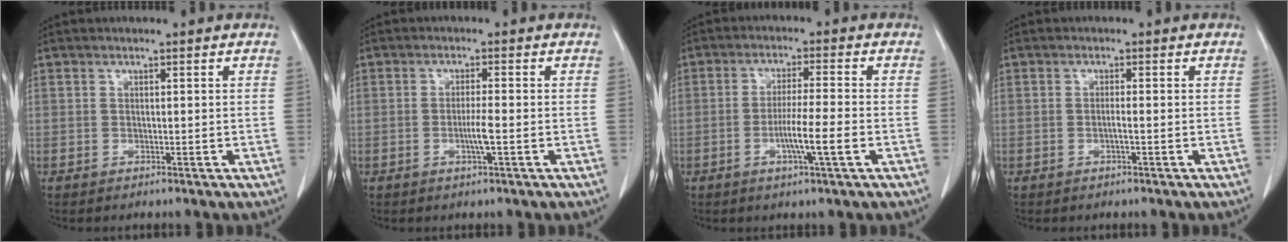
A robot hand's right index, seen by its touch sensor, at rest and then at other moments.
{"total": 2.8, "force": [-0.8, -0.2, 2.7], "torque": [-0.052, -0.003, -0.016]}
{"total": 6.6, "force": [-2.2, -0.5, 6.2], "torque": [-0.108, -0.009, -0.041]}
{"total": 1.1, "force": [-0.4, -0.1, 1.0], "torque": [-0.018, 0.001, -0.007]}